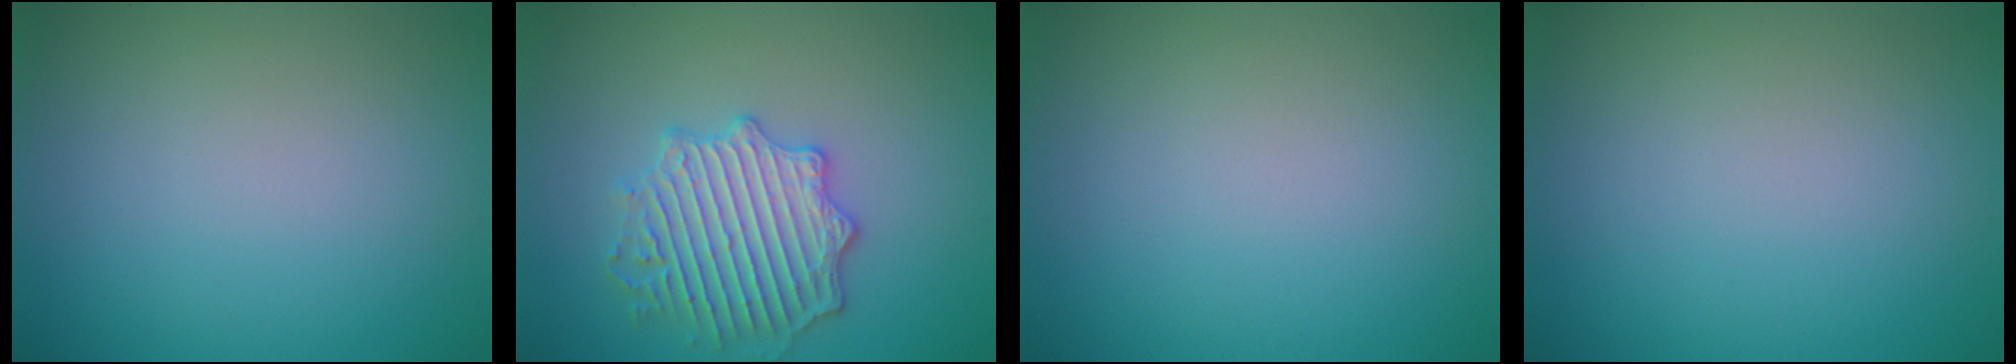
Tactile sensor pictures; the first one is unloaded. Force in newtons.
{"total": 4.2, "press": 4.1, "slide": 1.0}
{"total": 0.0}
{"total": 0.0}